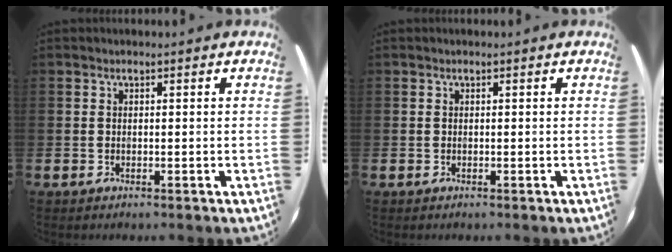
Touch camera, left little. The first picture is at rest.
{"total": 0.0}